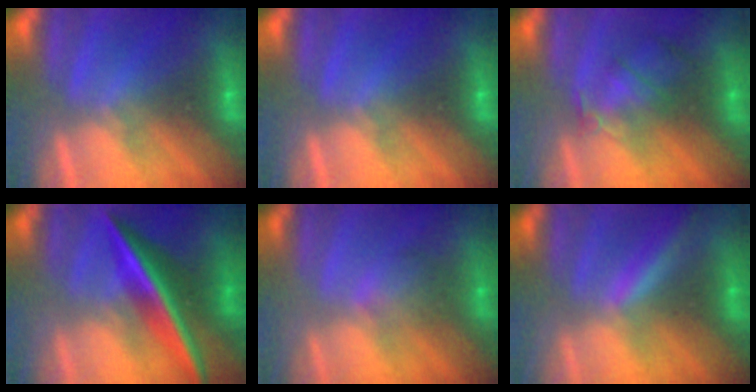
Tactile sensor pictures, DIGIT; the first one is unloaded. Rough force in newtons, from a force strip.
{"total": 0.0}
{"total": 2.4}
{"total": 2.5}
{"total": 2.2}
{"total": 1.3}